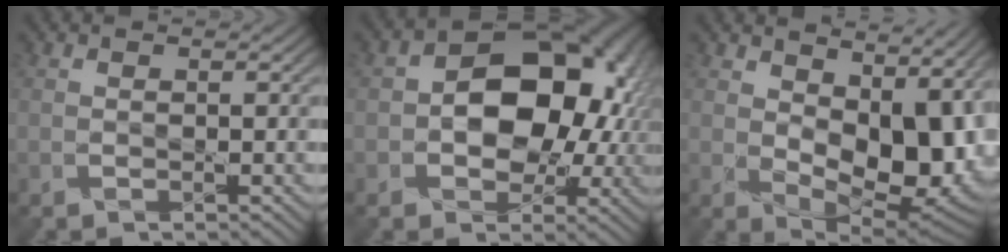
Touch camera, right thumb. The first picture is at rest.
{"total": 13.7, "force": [0.4, 9.7, 9.7], "torque": [-0.127, 0.005, 0.005]}
{"total": 15.4, "force": [2.3, 9.0, 12.3], "torque": [-0.168, -0.020, 0.063]}